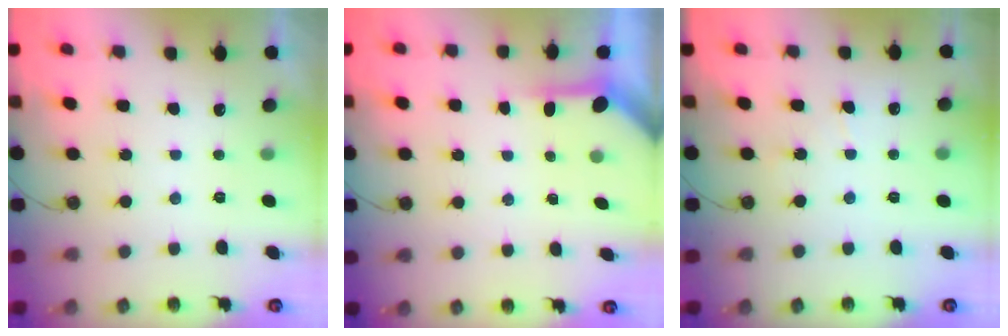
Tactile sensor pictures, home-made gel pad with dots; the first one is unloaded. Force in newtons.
{"total": 3.8, "press": 3.8, "slide": 0.4}
{"total": 3.3, "press": 3.3, "slide": 0.4}